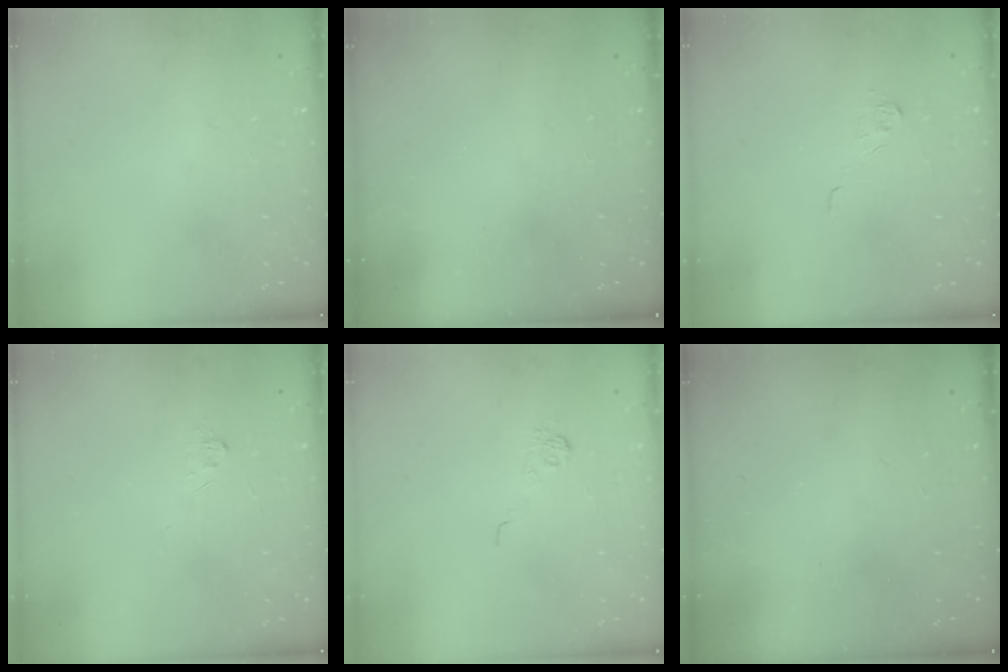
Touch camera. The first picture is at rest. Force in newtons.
{"total": 2.5, "press": 2.4, "slide": 0.8}
{"total": 3.6, "press": 3.6, "slide": 0.4}
{"total": 3.6, "press": 3.5, "slide": 0.4}
{"total": 4.1, "press": 3.9, "slide": 1.3}
{"total": 2.4, "press": 2.3, "slide": 0.8}